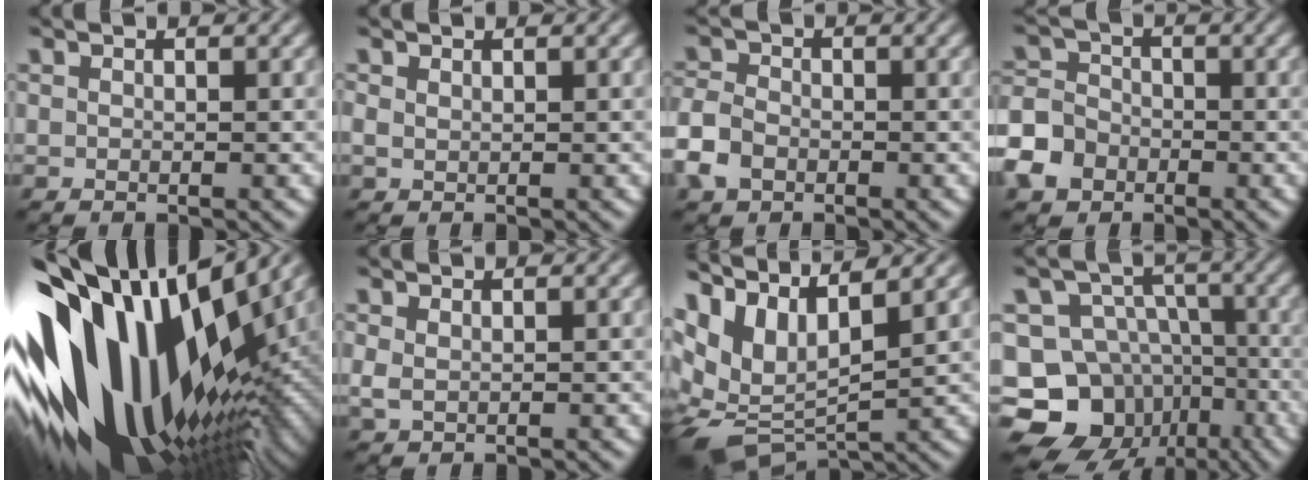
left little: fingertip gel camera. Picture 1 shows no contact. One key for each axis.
{"total": 0.6, "fx": 0.4, "fy": 0.3, "fz": 0.3, "tx": -0.008, "ty": 0.001, "tz": 0.007}
{"total": 3.5, "fx": -1.7, "fy": 2.5, "fz": 1.8, "tx": -0.041, "ty": 0.002, "tz": -0.048}
{"total": 5.3, "fx": -3.0, "fy": 3.9, "fz": 1.8, "tx": -0.033, "ty": -0.005, "tz": -0.073}
{"total": 17.1, "fx": 1.3, "fy": 9.6, "fz": 14.0, "tx": -0.252, "ty": 0.015, "tz": 0.006}
{"total": 0.9, "fx": 0.3, "fy": 0.6, "fz": 0.6, "tx": -0.016, "ty": 0.000, "tz": 0.007}
{"total": 11.7, "fx": 3.1, "fy": 6.5, "fz": 9.3, "tx": -0.186, "ty": 0.003, "tz": 0.067}
{"total": 14.7, "fx": -7.7, "fy": 11.7, "fz": 4.6, "tx": -0.083, "ty": -0.017, "tz": -0.129}